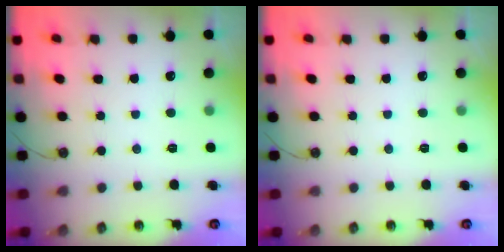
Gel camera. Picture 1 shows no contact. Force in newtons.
{"total": 0.0}